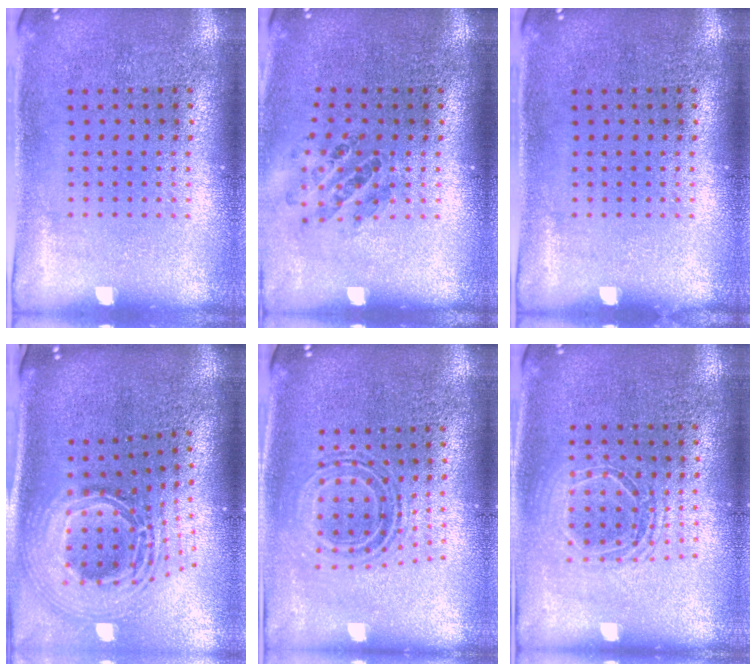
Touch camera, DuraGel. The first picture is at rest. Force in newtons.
{"total": 0.9, "press": 0.9, "slide": 0.0}
{"total": 0.0}
{"total": 2.9, "press": 2.0, "slide": 2.1}
{"total": 0.8, "press": 0.8, "slide": 0.2}
{"total": 1.6, "press": 1.3, "slide": 0.8}